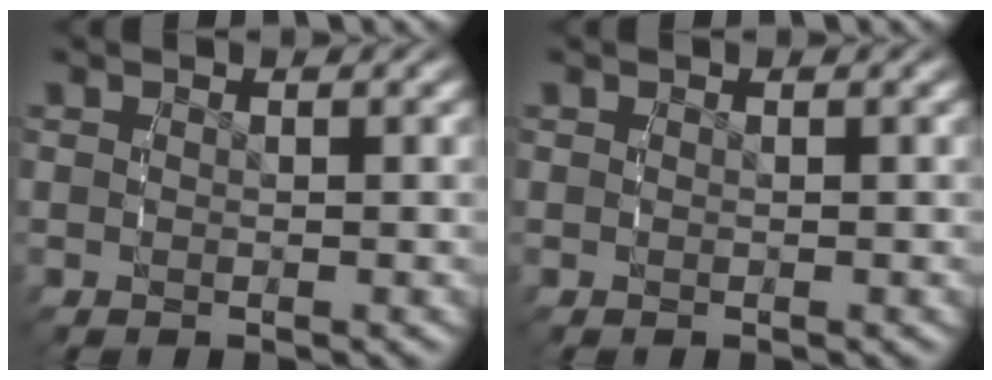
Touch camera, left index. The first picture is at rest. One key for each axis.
{"total": 0.0}